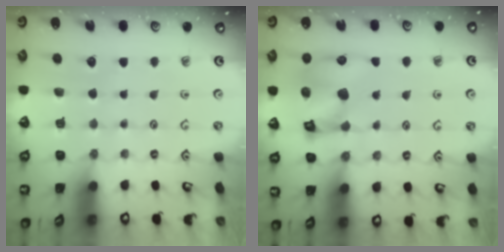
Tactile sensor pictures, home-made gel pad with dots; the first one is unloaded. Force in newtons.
{"total": 12.9, "press": 12.8, "slide": 1.7}